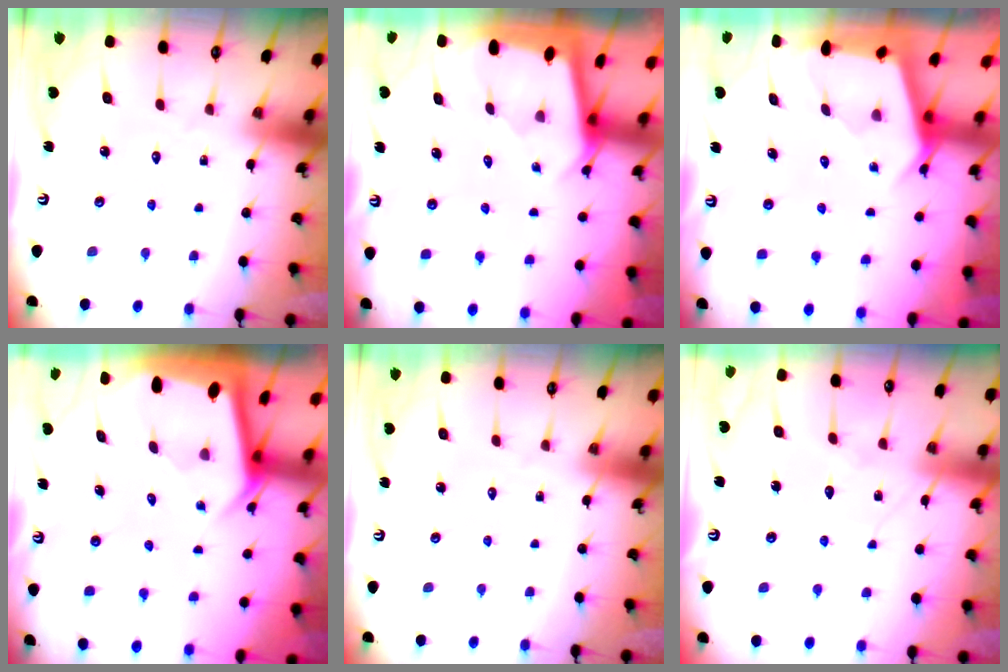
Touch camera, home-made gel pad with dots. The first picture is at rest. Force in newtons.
{"total": 2.0, "press": 2.0, "slide": 0.1}
{"total": 3.0, "press": 2.9, "slide": 0.3}
{"total": 4.0, "press": 4.0, "slide": 0.3}
{"total": 0.0}
{"total": 8.6, "press": 8.6, "slide": 0.7}